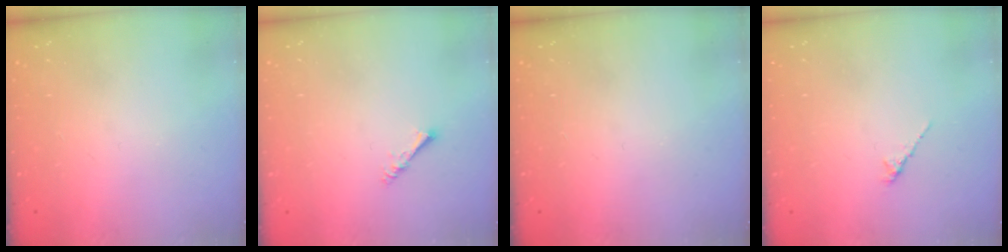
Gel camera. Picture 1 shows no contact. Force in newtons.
{"total": 1.6, "press": 1.5, "slide": 0.3}
{"total": 0.0}
{"total": 1.6, "press": 1.5, "slide": 0.5}